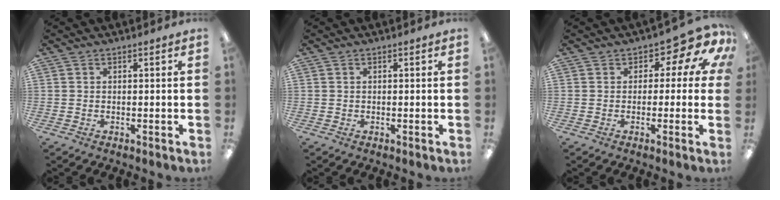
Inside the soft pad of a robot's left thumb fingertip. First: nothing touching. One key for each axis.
{"total": 0.0}
{"total": 8.9, "fx": 4.2, "fy": 4.7, "fz": 6.3, "tx": -0.088, "ty": -0.027, "tz": 0.074}